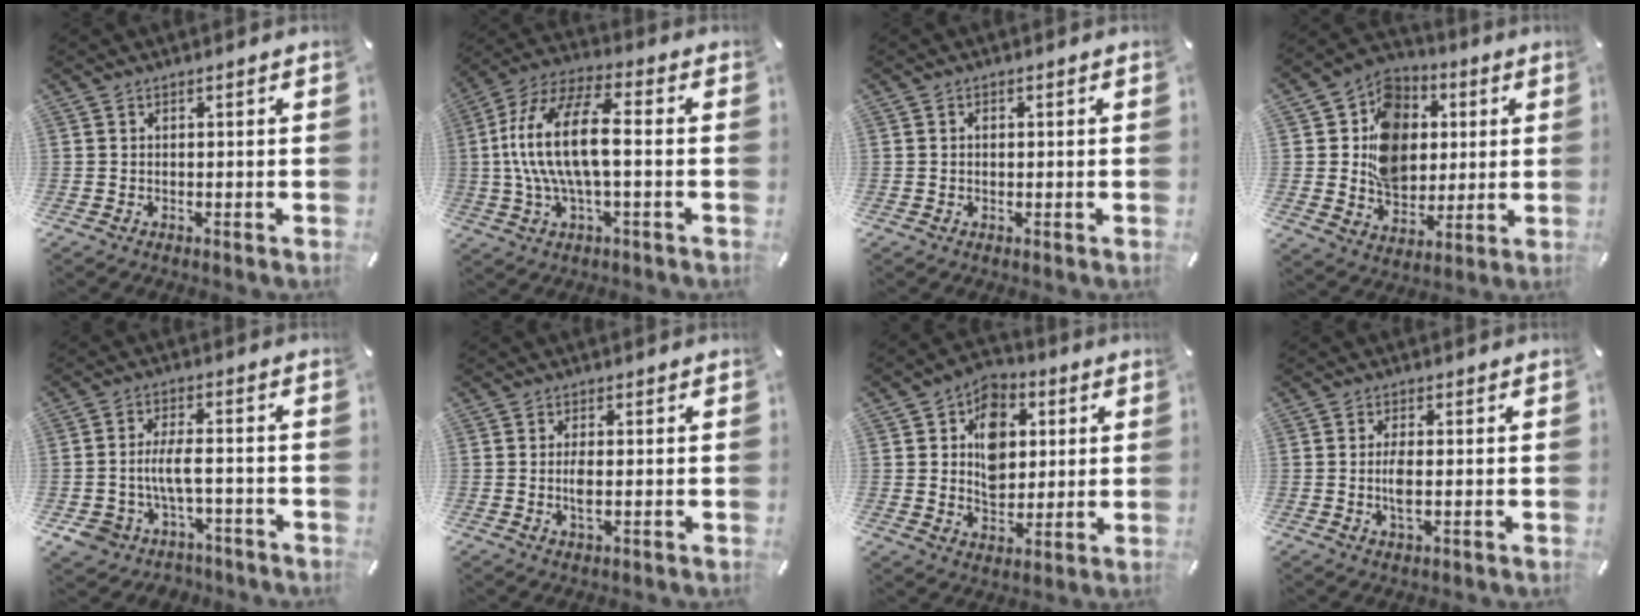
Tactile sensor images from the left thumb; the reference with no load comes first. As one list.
[{"total": 16.9, "force": [-0.4, 6.9, 15.4], "torque": [-0.316, 0.003, -0.014]}, {"total": 1.0, "force": [0.1, 0.7, 0.7], "torque": [-0.015, 0.003, 0.000]}, {"total": 14.2, "force": [1.1, 12.2, 7.2], "torque": [-0.121, 0.008, 0.025]}, {"total": 8.0, "force": [-2.3, 5.1, 5.7], "torque": [-0.131, 0.005, -0.043]}, {"total": 3.1, "force": [-0.1, 1.1, 2.9], "torque": [-0.055, -0.007, -0.006]}, {"total": 10.8, "force": [1.9, 8.8, 6.1], "torque": [-0.090, 0.009, 0.037]}, {"total": 4.2, "force": [-0.2, 1.5, 3.9], "torque": [-0.086, -0.005, -0.009]}]